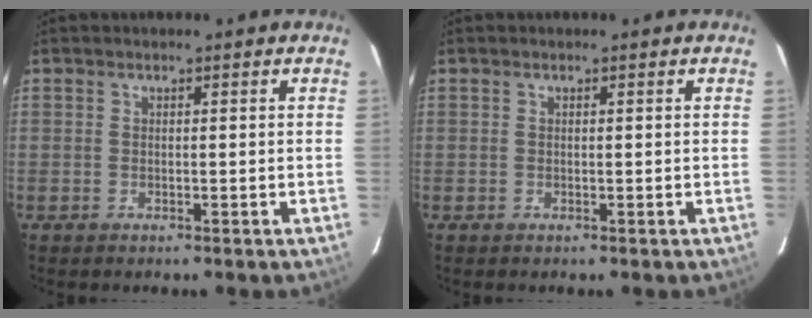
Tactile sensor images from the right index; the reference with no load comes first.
{"total": 0.0}